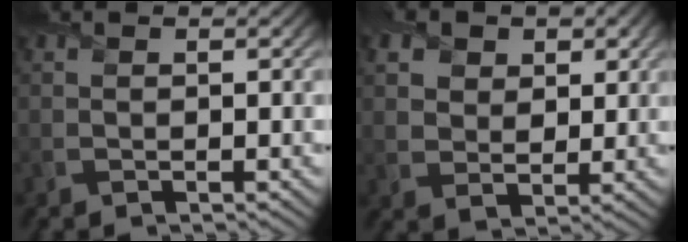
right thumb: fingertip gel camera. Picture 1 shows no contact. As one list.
[{"total": 5.5, "force": [2.6, 4.1, 2.6], "torque": [-0.074, -0.003, 0.040]}]